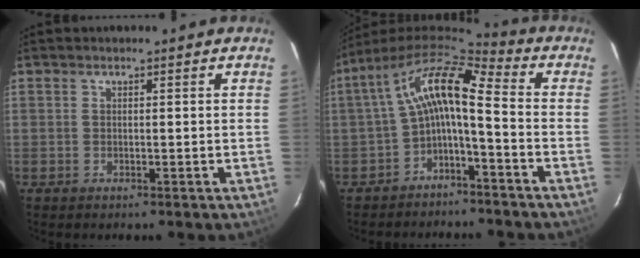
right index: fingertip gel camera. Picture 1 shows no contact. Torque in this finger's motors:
{"motor_torque": [0.88, -0.53, 0.74, 0.19]}